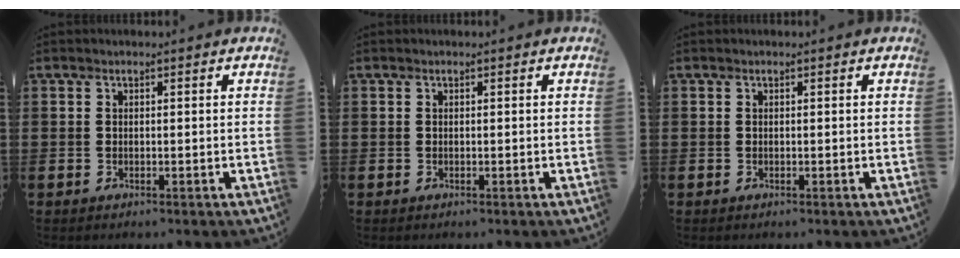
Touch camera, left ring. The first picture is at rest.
{"total": 0.0}
{"total": 0.0}